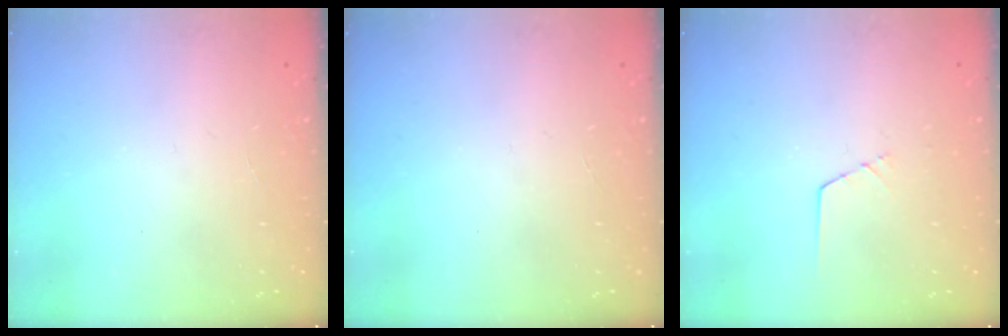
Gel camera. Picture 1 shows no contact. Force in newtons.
{"total": 0.0}
{"total": 1.6, "press": 1.6, "slide": 0.1}